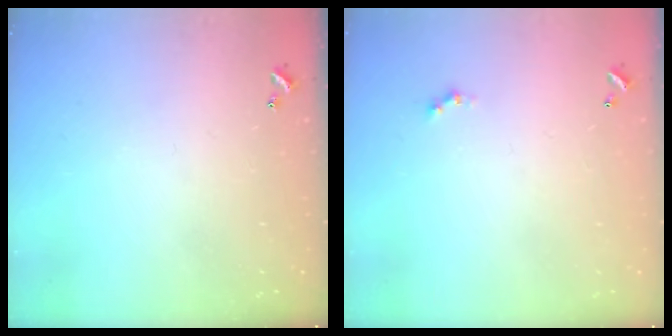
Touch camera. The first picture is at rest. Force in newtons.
{"total": 0.0}